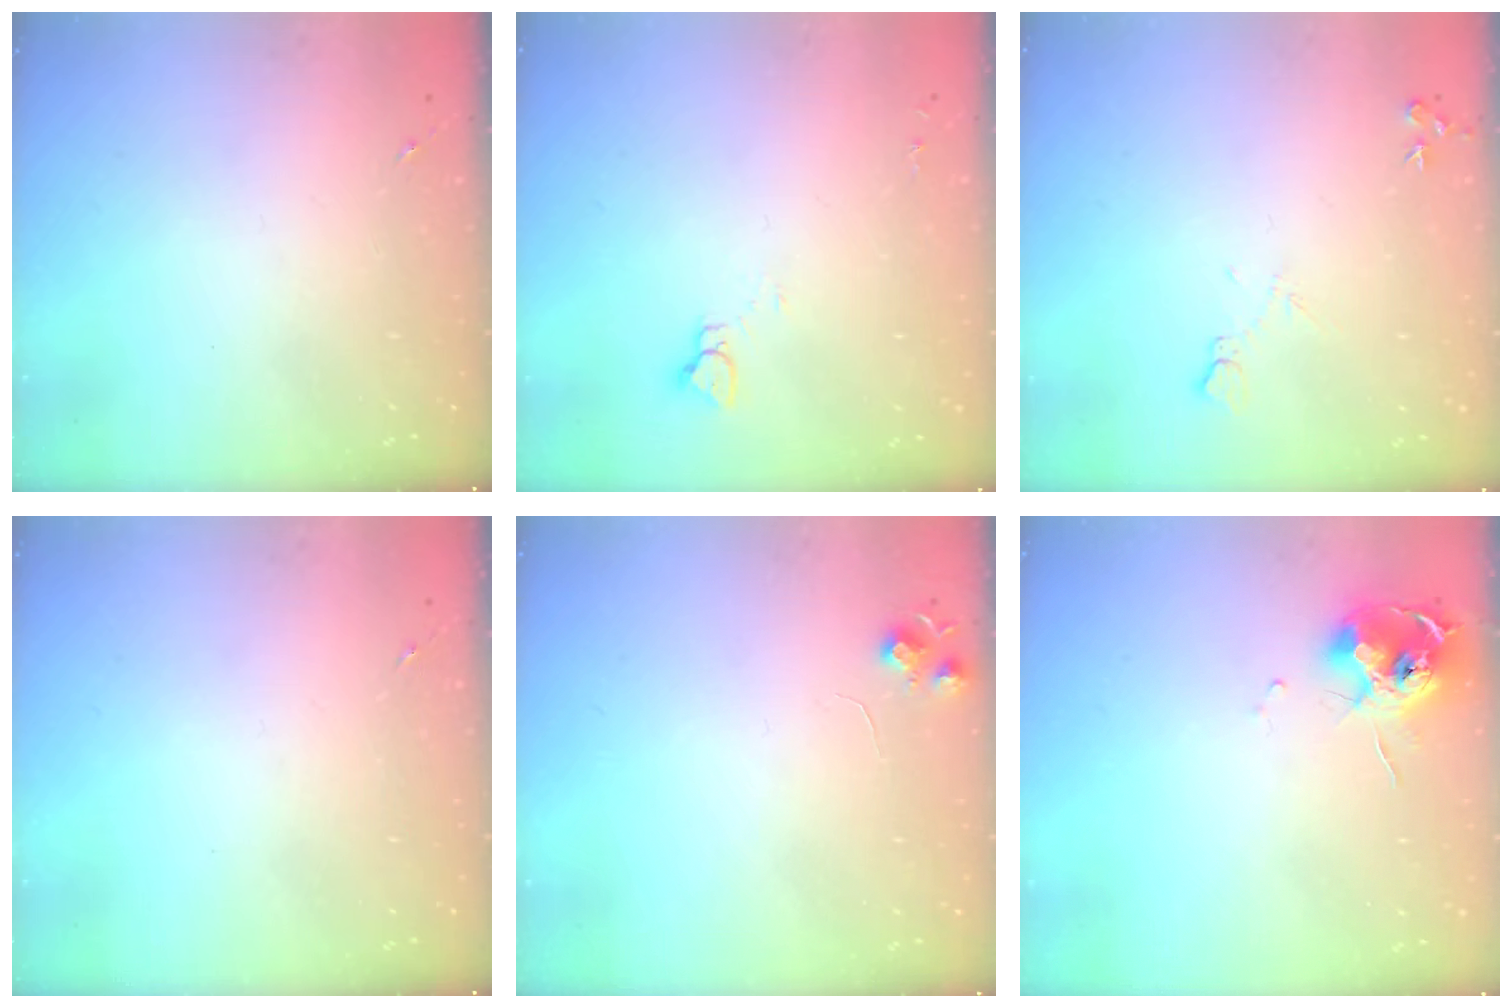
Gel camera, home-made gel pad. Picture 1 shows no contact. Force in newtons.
{"total": 3.6, "press": 3.6, "slide": 0.3}
{"total": 7.6, "press": 7.6, "slide": 0.8}
{"total": 0.0}
{"total": 6.5, "press": 6.5, "slide": 0.8}
{"total": 11.5, "press": 11.4, "slide": 0.6}